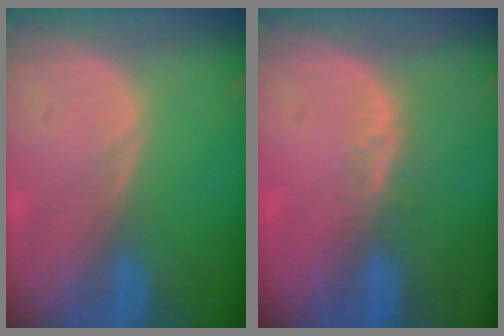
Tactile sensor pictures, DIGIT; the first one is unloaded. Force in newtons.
{"total": 2.4, "press": 1.8, "slide": 1.5}